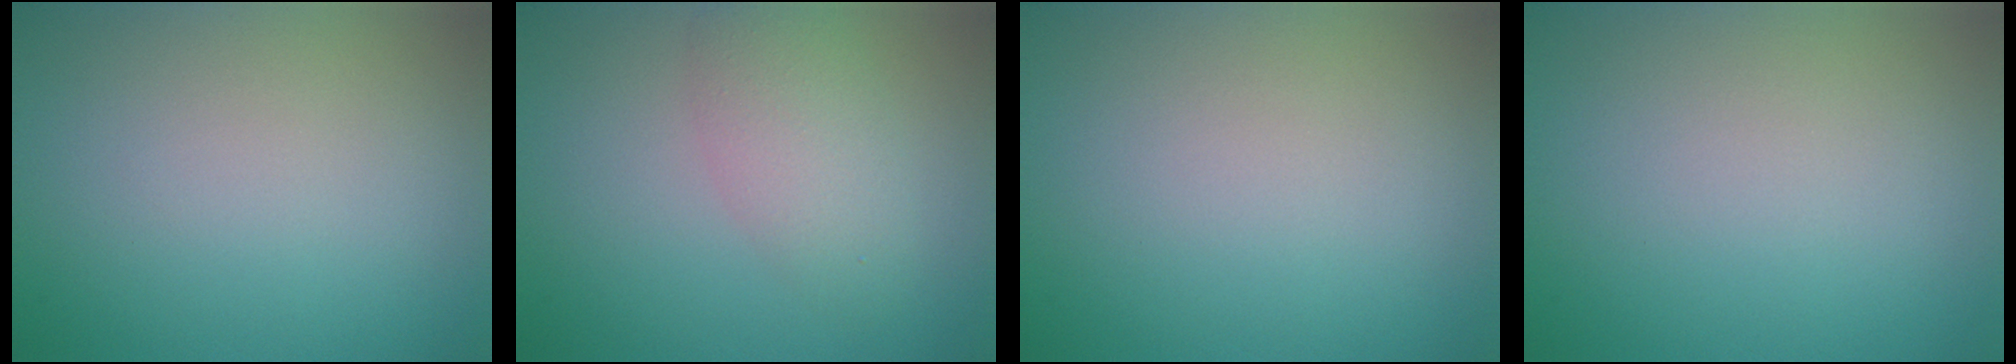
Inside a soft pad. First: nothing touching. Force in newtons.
{"total": 2.3, "press": 2.3, "slide": 0.2}
{"total": 0.0}
{"total": 0.0}